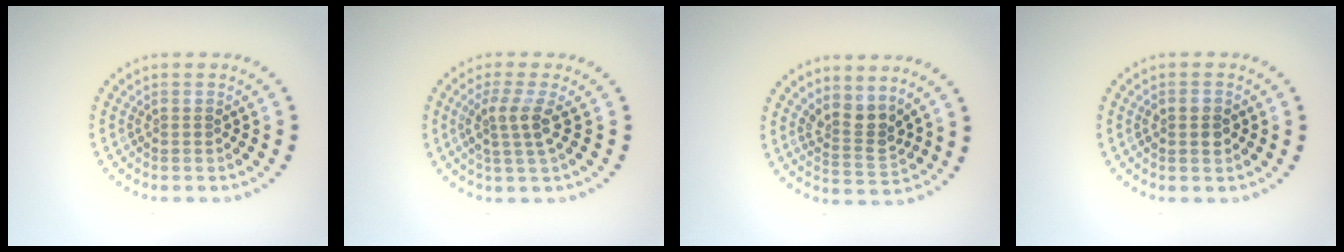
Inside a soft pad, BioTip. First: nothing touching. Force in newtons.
{"total": 2.8, "press": 2.1, "slide": 1.9}
{"total": 2.8, "press": 2.1, "slide": 1.8}
{"total": 1.3, "press": 1.3, "slide": 0.2}